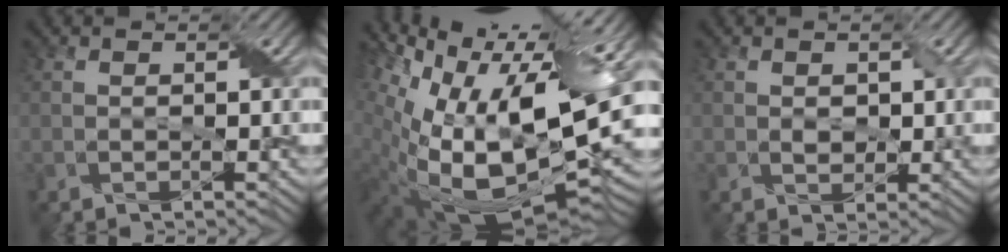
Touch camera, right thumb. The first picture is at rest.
{"total": 20.3, "force": [2.5, 11.0, 16.9], "torque": [-0.284, -0.024, 0.061]}
{"total": 1.5, "force": [0.3, 1.2, 0.7], "torque": [-0.019, -0.006, 0.008]}